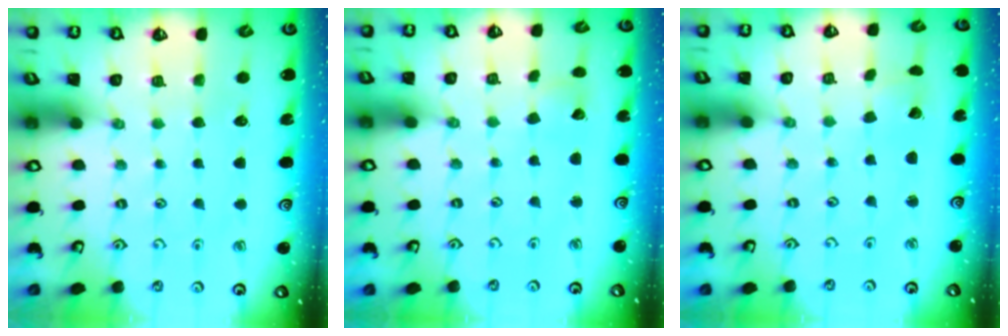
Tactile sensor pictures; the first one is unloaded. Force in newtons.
{"total": 2.7, "press": 2.7, "slide": 0.3}
{"total": 1.7, "press": 1.7, "slide": 0.2}